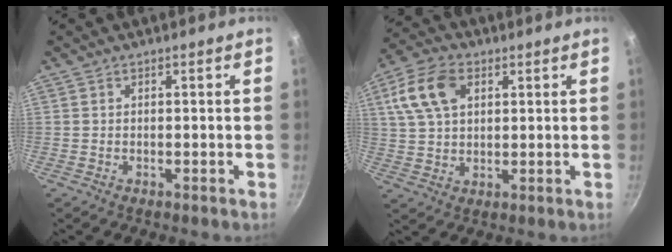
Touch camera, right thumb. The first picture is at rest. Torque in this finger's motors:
{"motor_torque": [-0.61, 0.79, 0.12, -0.04, 0.11]}